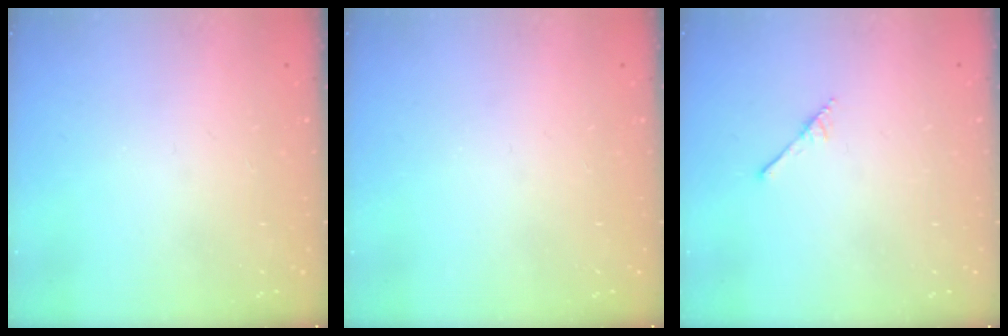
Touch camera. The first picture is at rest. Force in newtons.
{"total": 0.0}
{"total": 1.7, "press": 1.7, "slide": 0.1}